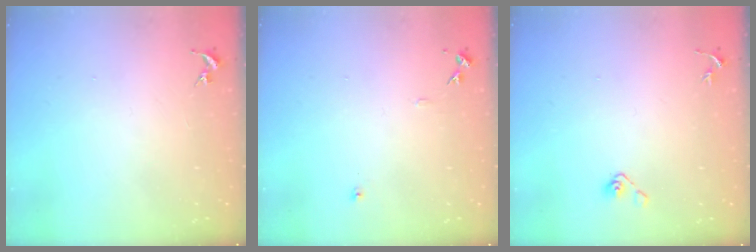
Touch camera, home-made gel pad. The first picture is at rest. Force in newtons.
{"total": 6.5, "press": 6.5, "slide": 0.7}
{"total": 5.3, "press": 4.9, "slide": 2.2}